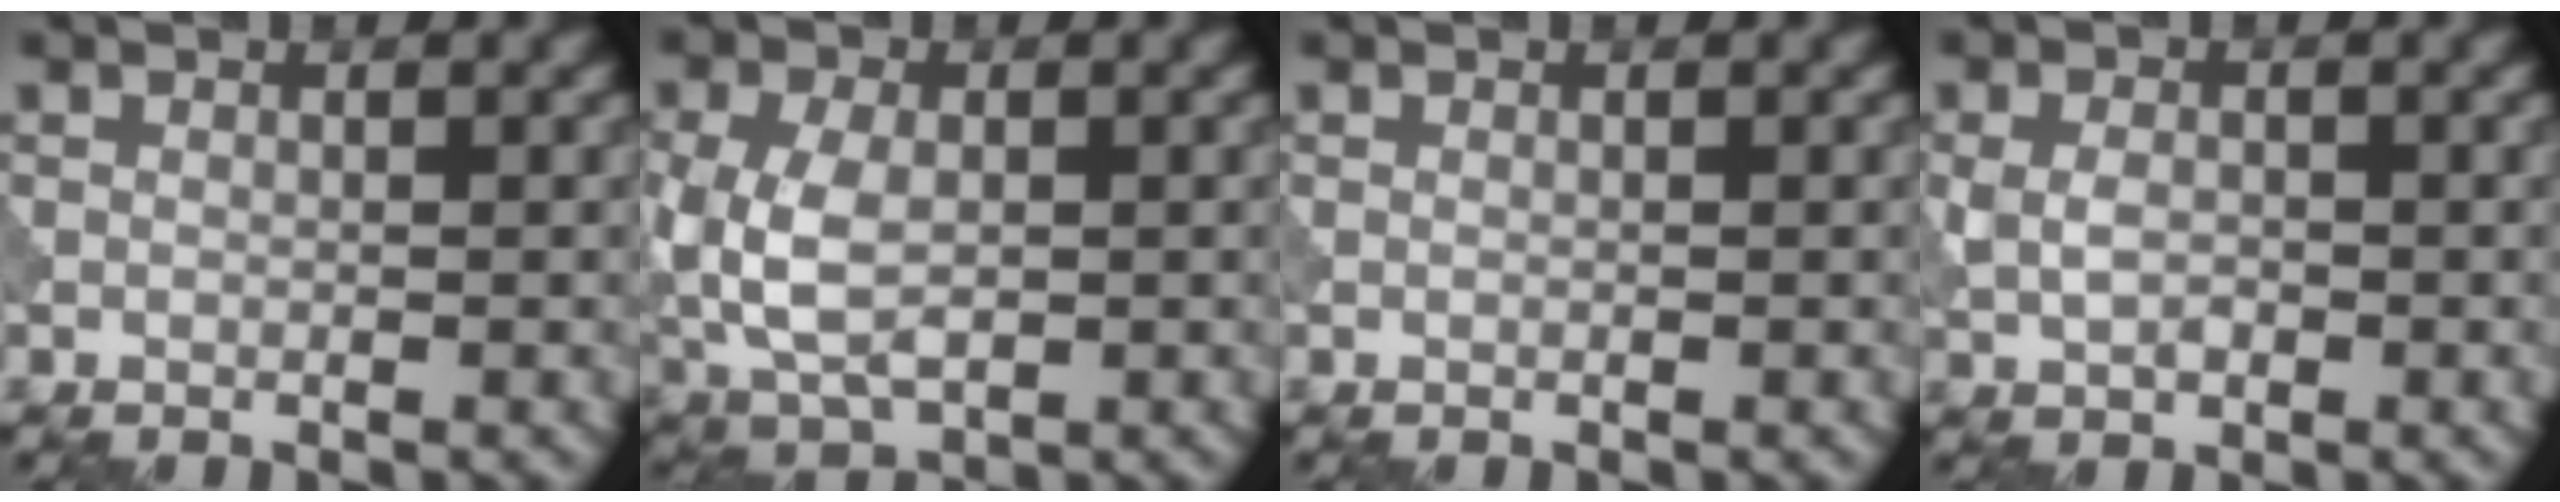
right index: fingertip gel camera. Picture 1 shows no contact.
{"total": 6.3, "force": [-0.7, 4.0, 4.8], "torque": [-0.116, -0.006, -0.012]}
{"total": 0.0}
{"total": 2.6, "force": [-0.2, 1.7, 1.9], "torque": [-0.043, 0.000, -0.005]}